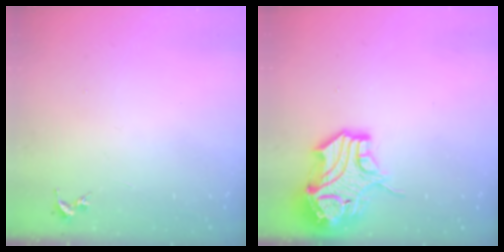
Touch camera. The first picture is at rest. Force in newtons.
{"total": 17.4, "press": 17.2, "slide": 2.2}